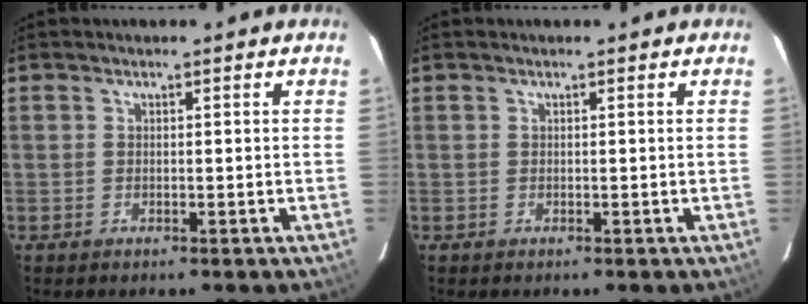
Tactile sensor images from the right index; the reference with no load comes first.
{"total": 0.0}